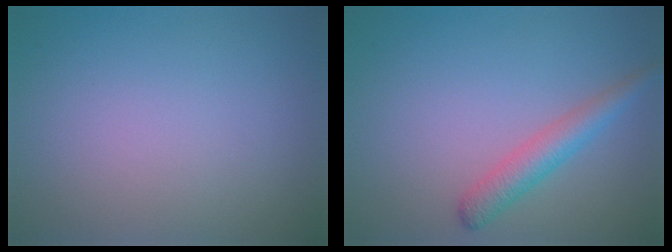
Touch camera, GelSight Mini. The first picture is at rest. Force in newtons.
{"total": 2.8, "press": 2.8, "slide": 0.1}